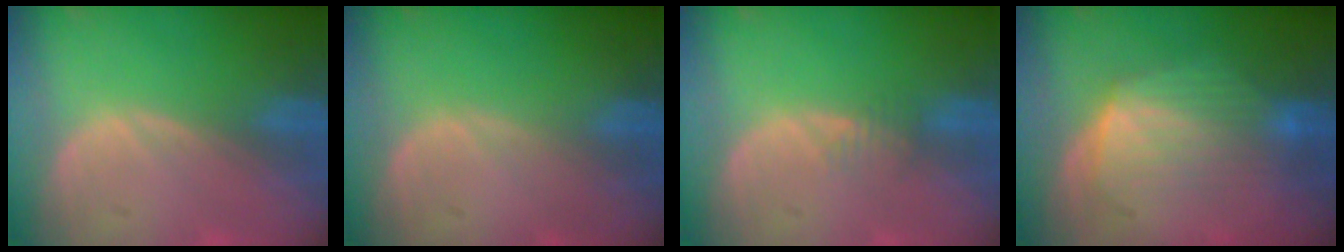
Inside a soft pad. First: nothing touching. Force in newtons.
{"total": 0.0}
{"total": 1.5, "press": 1.5, "slide": 0.2}
{"total": 6.7, "press": 6.7, "slide": 0.7}